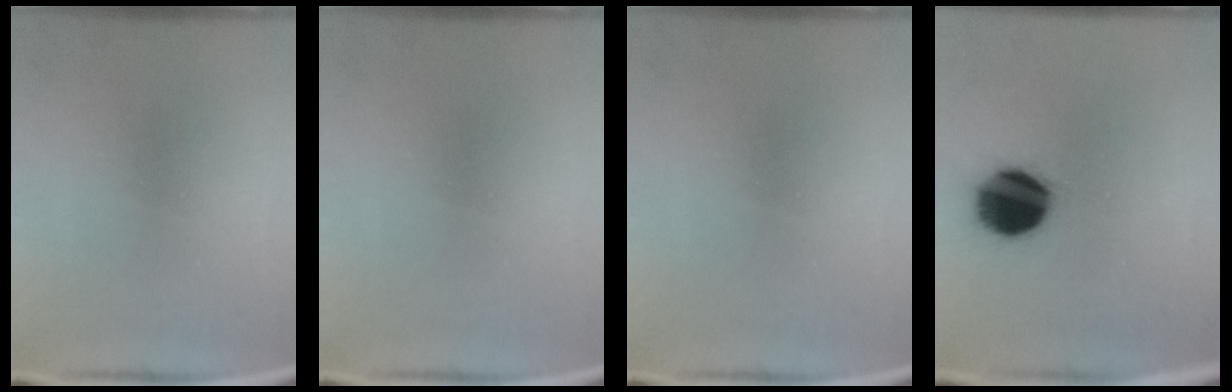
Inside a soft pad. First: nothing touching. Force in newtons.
{"total": 0.0}
{"total": 0.0}
{"total": 17.8}